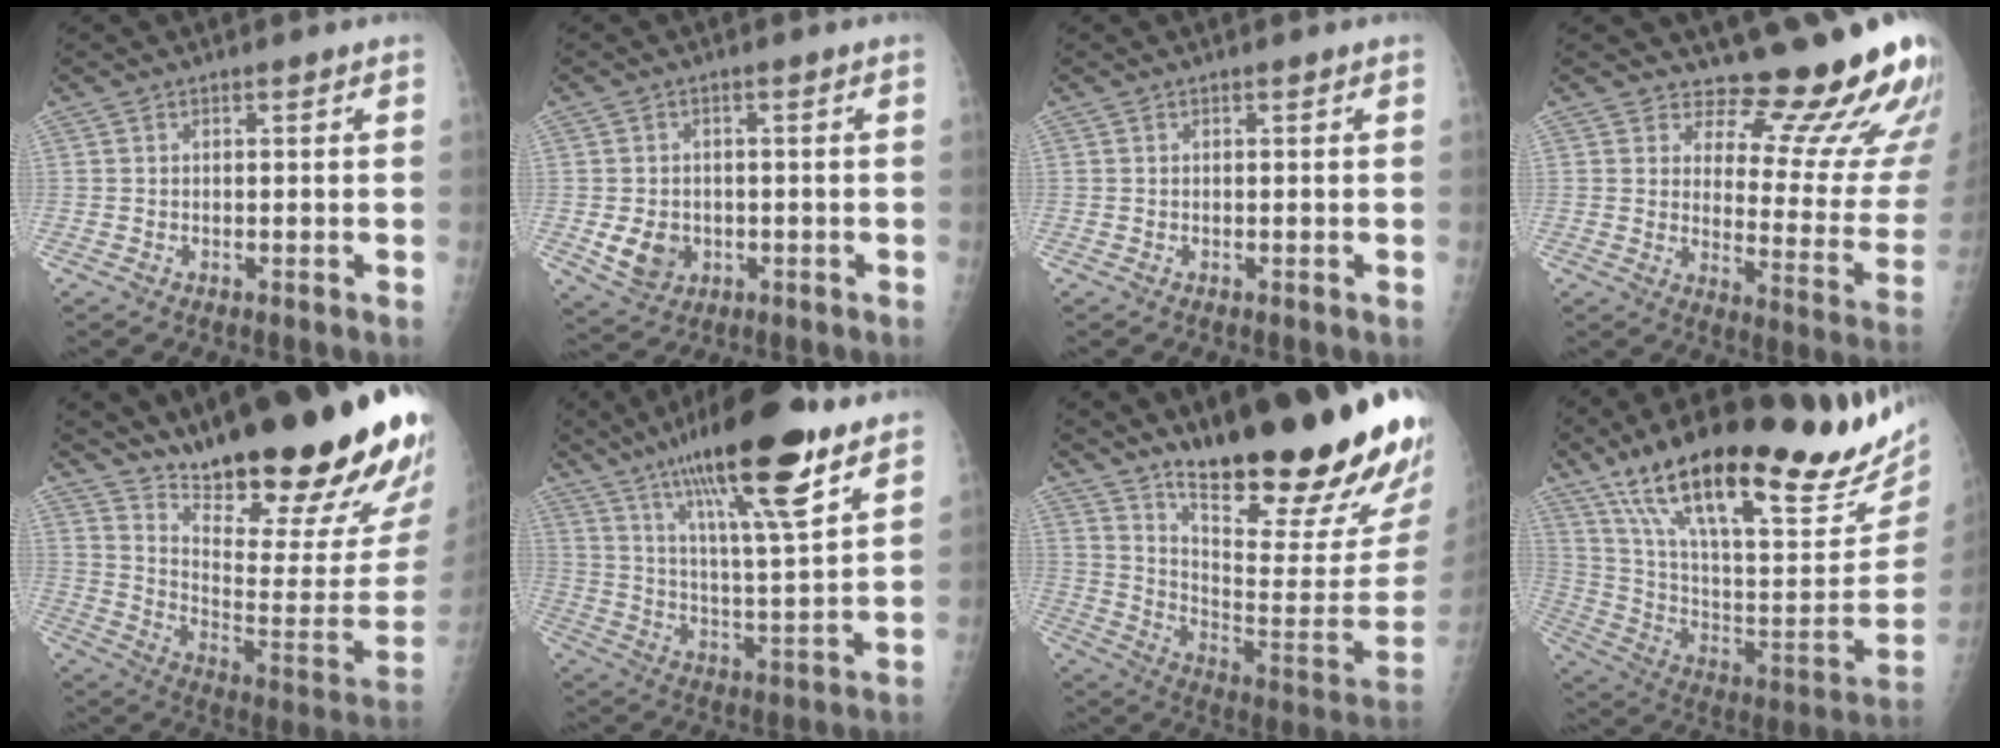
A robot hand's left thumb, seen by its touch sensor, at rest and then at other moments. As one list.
[{"total": 6.0, "force": [-1.0, 5.0, 3.2], "torque": [-0.040, 0.000, -0.005]}, {"total": 0.0}, {"total": 19.7, "force": [17.4, 5.4, 7.6], "torque": [-0.050, -0.166, 0.211]}, {"total": 29.3, "force": [21.3, 5.8, 19.3], "torque": [-0.259, -0.125, 0.319]}, {"total": 22.2, "force": [13.9, 4.3, 16.7], "torque": [-0.274, -0.046, 0.235]}, {"total": 28.1, "force": [19.0, 5.5, 20.0], "torque": [-0.271, -0.110, 0.295]}, {"total": 36.1, "force": [23.9, 8.6, 25.7], "torque": [-0.356, -0.063, 0.385]}]